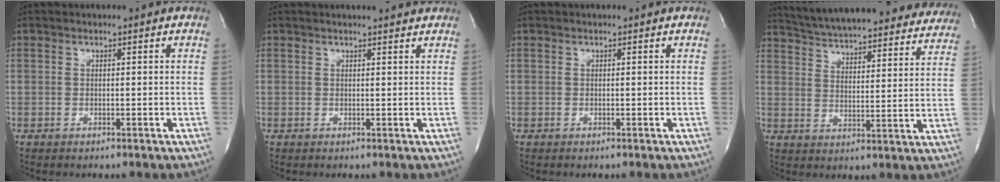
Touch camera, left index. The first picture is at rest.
{"total": 1.8, "force": [1.7, -0.2, 0.3], "torque": [-0.007, -0.011, 0.009]}
{"total": 0.0}
{"total": 31.3, "force": [28.7, 6.0, 10.9], "torque": [-0.182, -0.050, 0.358]}